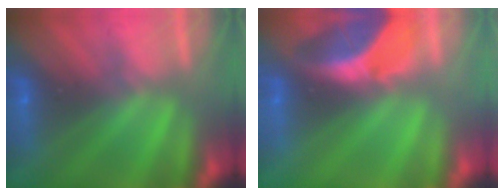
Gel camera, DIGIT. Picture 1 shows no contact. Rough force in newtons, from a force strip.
{"total": 2.2}